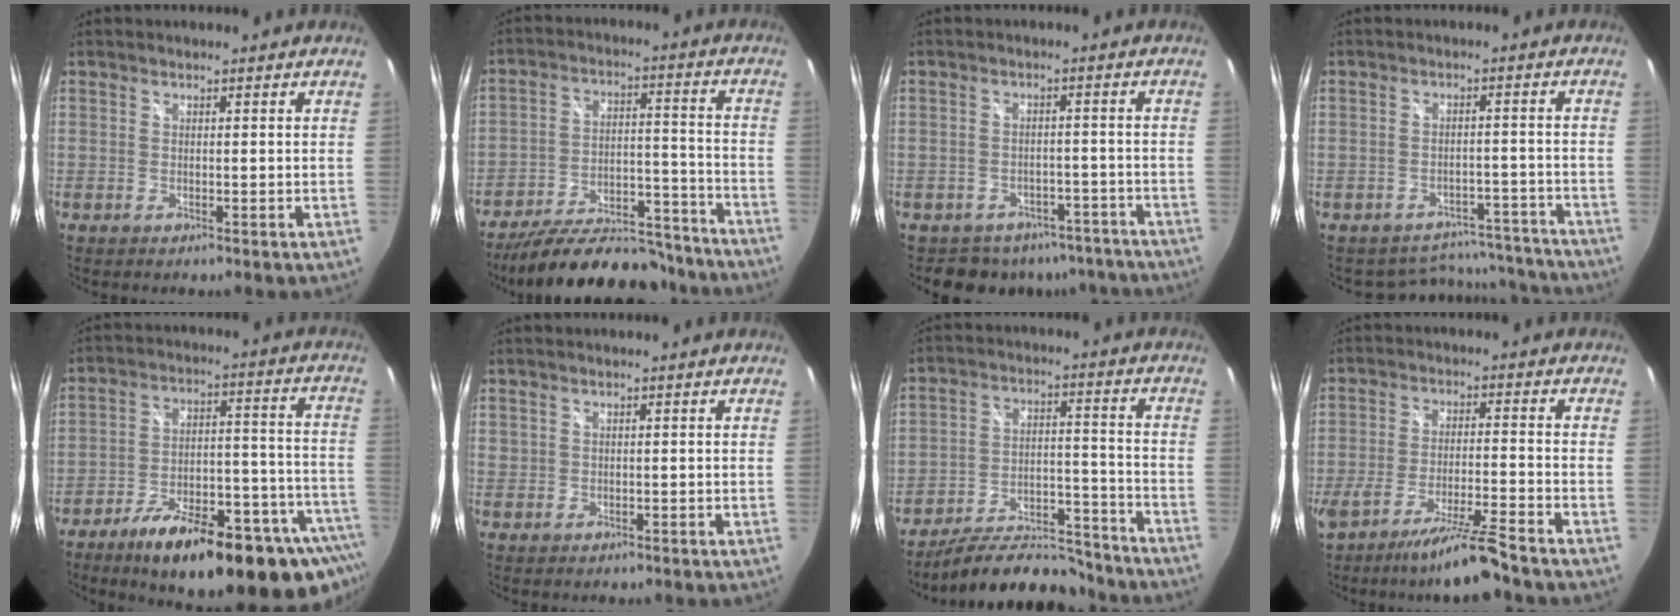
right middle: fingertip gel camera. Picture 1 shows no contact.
{"total": 20.7, "force": [-17.6, 7.2, 8.0], "torque": [-0.144, 0.021, -0.231]}
{"total": 10.7, "force": [-8.6, 5.8, 2.2], "torque": [-0.044, 0.014, -0.096]}
{"total": 12.7, "force": [-11.5, 5.1, 1.5], "torque": [-0.027, 0.035, -0.130]}
{"total": 28.0, "force": [-19.0, 8.7, 18.6], "torque": [-0.254, -0.017, -0.256]}
{"total": 1.0, "force": [0.4, 0.9, 0.2], "torque": [0.001, 0.000, 0.007]}
{"total": 14.2, "force": [-12.9, 4.4, 3.9], "torque": [-0.072, 0.025, -0.181]}
{"total": 9.5, "force": [-7.9, -1.1, 5.2], "torque": [-0.103, -0.018, -0.135]}